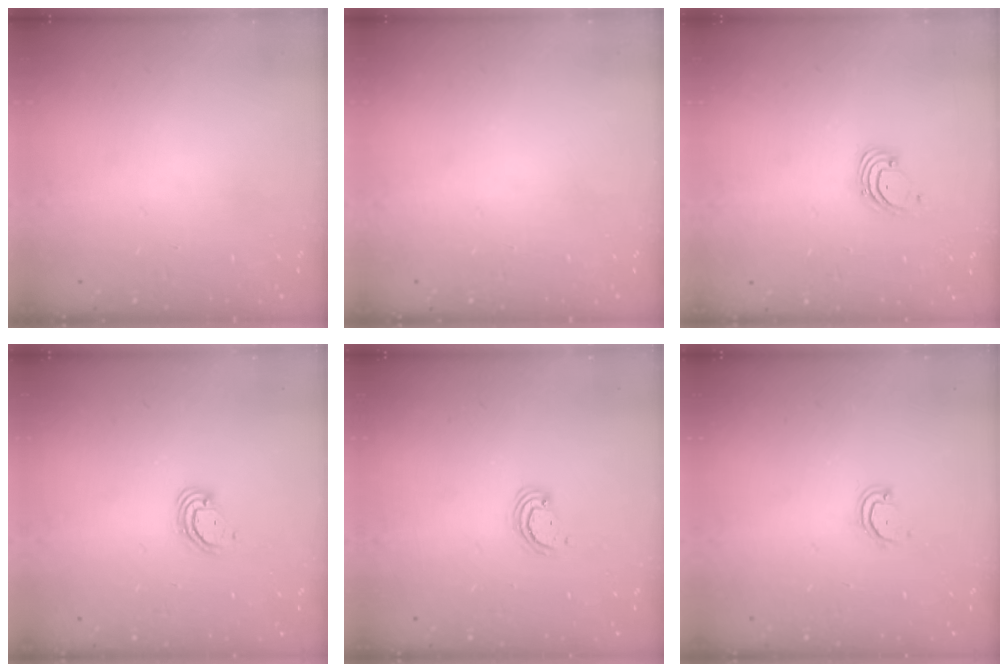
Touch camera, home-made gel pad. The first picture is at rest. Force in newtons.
{"total": 0.0}
{"total": 1.6, "press": 1.6, "slide": 0.1}
{"total": 3.7, "press": 3.7, "slide": 0.3}
{"total": 2.5, "press": 2.5, "slide": 0.3}
{"total": 3.3, "press": 3.3, "slide": 0.3}